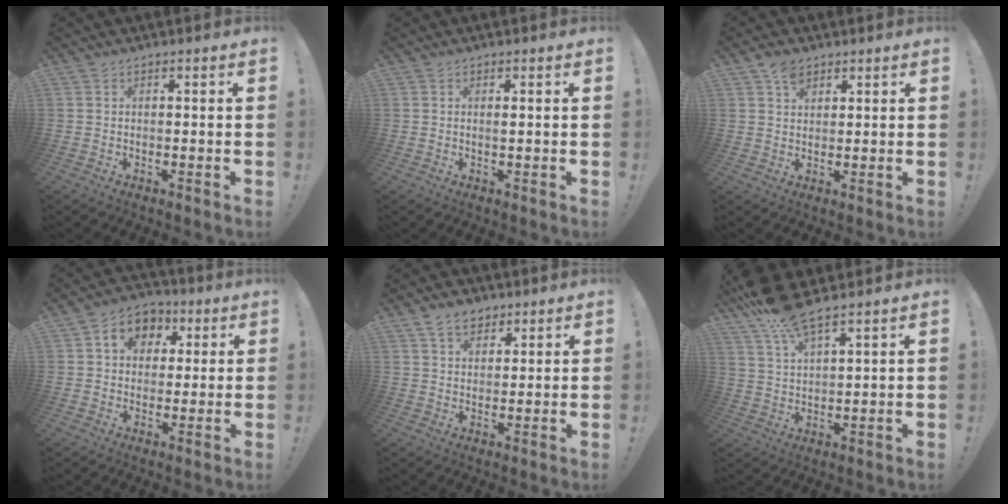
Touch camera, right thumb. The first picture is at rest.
{"total": 0.7, "force": [0.1, -0.1, 0.7], "torque": [-0.011, -0.002, 0.001]}
{"total": 4.9, "force": [3.0, 3.2, 2.3], "torque": [-0.030, -0.009, 0.055]}
{"total": 8.7, "force": [2.3, 7.3, 4.2], "torque": [-0.063, 0.005, 0.047]}
{"total": 6.5, "force": [4.3, 4.1, 2.7], "torque": [-0.042, -0.015, 0.080]}
{"total": 9.4, "force": [7.6, 1.8, 5.2], "torque": [-0.105, -0.038, 0.140]}